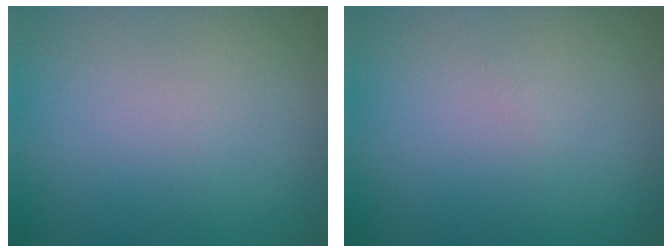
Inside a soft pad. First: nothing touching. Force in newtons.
{"total": 0.0}